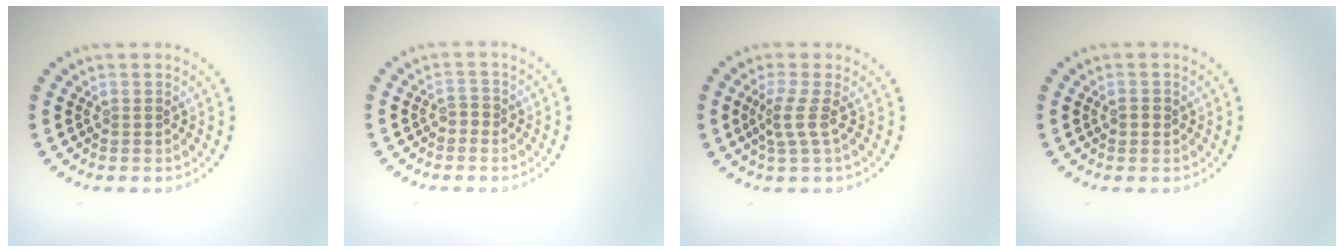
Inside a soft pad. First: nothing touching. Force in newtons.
{"total": 1.0, "press": 0.8, "slide": 0.6}
{"total": 2.0, "press": 1.3, "slide": 1.5}
{"total": 0.9, "press": 0.9, "slide": 0.1}